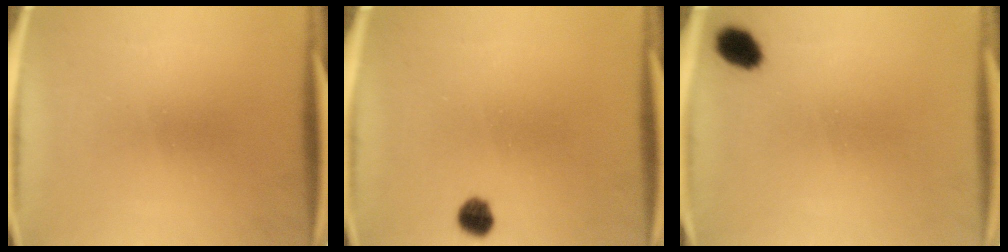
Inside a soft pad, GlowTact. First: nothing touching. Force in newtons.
{"total": 3.1}
{"total": 4.6}